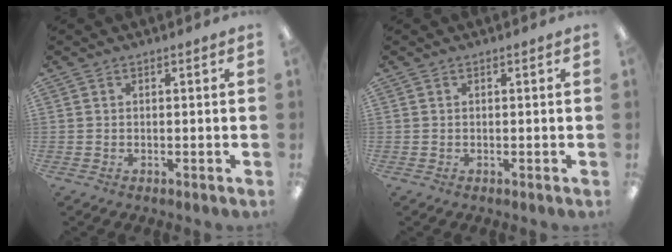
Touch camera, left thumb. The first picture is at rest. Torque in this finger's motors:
{"motor_torque": [-0.01, 0.01, -0.01, -0.01, 0.00]}